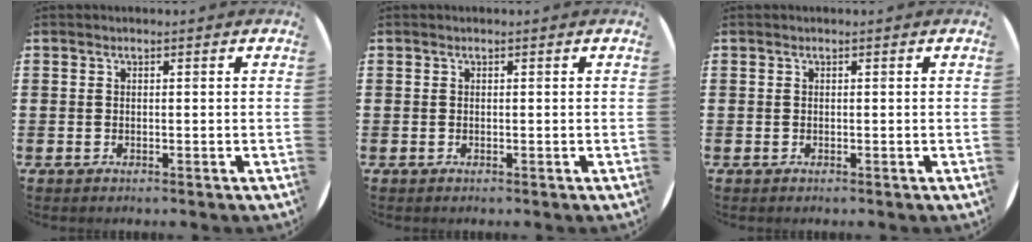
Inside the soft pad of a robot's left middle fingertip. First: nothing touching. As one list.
[{"total": 0.0}, {"total": 0.0}]